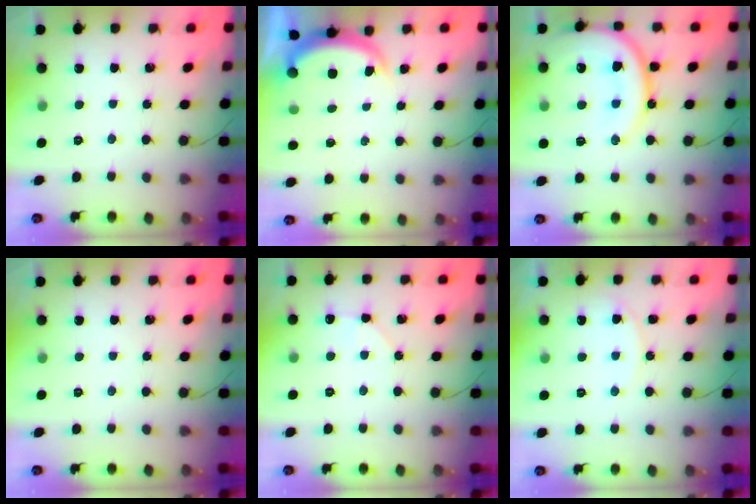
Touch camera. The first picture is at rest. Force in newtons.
{"total": 4.0, "press": 4.0, "slide": 0.5}
{"total": 19.0, "press": 18.8, "slide": 2.1}
{"total": 0.0}
{"total": 4.5, "press": 4.0, "slide": 2.2}
{"total": 6.6, "press": 6.6, "slide": 0.4}